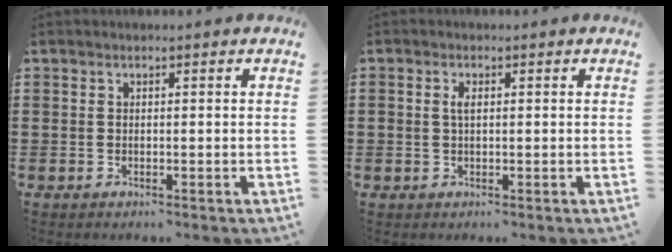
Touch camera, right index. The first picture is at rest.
{"total": 1.7, "force": [0.3, 0.8, 1.5], "torque": [-0.032, 0.006, 0.004]}